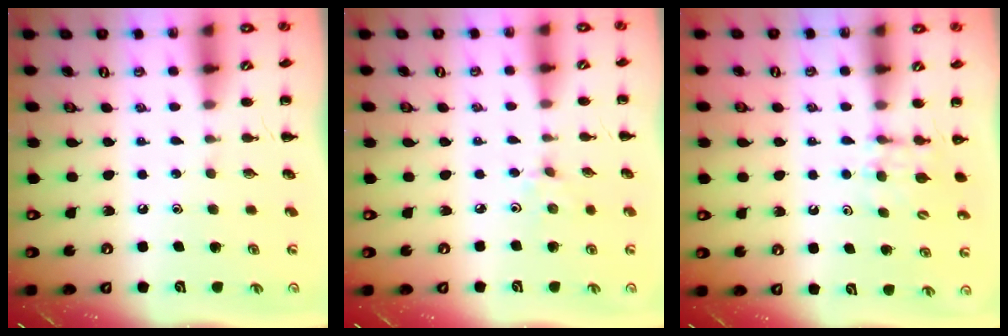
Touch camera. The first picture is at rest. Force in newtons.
{"total": 2.0, "press": 1.9, "slide": 0.7}
{"total": 6.6, "press": 6.4, "slide": 1.6}